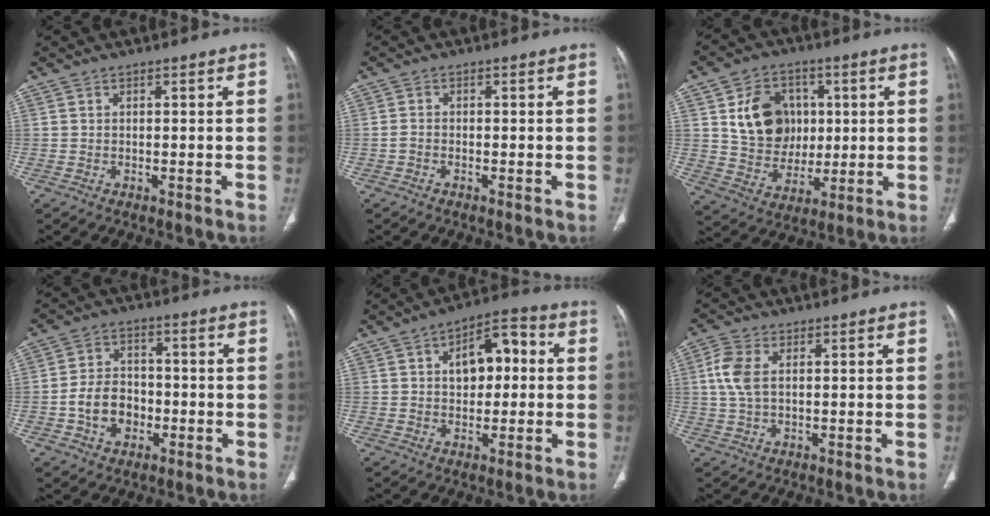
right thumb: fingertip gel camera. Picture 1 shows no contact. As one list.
[{"total": 1.1, "force": [-0.5, 0.7, 0.7], "torque": [-0.018, 0.004, -0.012]}, {"total": 14.2, "force": [3.1, 11.4, 7.8], "torque": [-0.084, -0.009, 0.064]}, {"total": 8.7, "force": [-2.5, 6.7, 5.0], "torque": [-0.068, 0.026, -0.044]}, {"total": 10.0, "force": [1.5, 6.0, 7.9], "torque": [-0.089, 0.027, 0.018]}, {"total": 6.0, "force": [1.0, 3.4, 4.8], "torque": [-0.124, 0.010, 0.019]}]